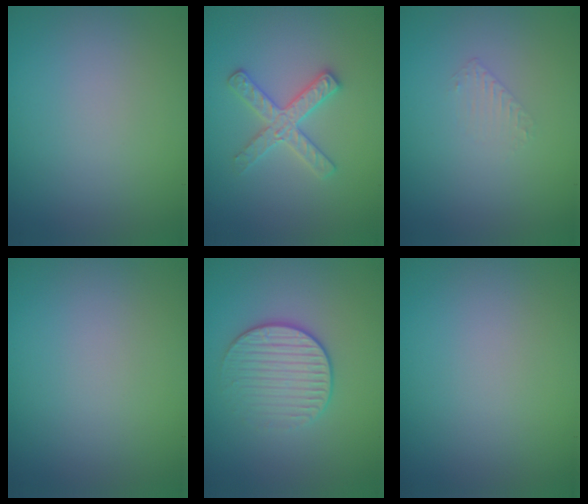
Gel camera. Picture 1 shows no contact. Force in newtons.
{"total": 2.8, "press": 2.8, "slide": 0.3}
{"total": 0.6, "press": 0.4, "slide": 0.5}
{"total": 0.0}
{"total": 3.2, "press": 2.9, "slide": 1.4}
{"total": 0.0}